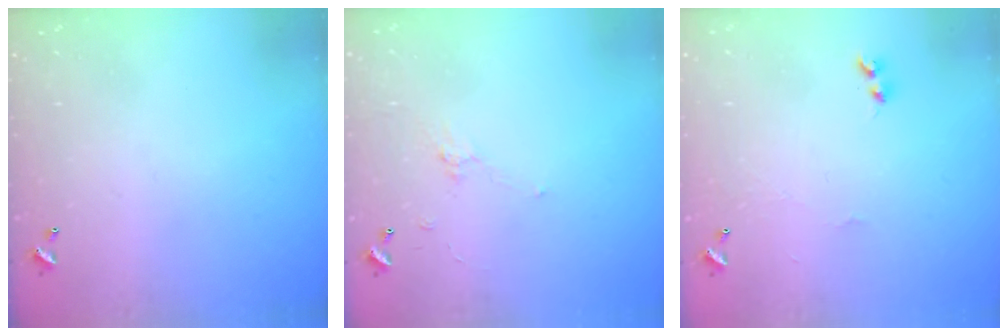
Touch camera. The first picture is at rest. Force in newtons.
{"total": 1.3, "press": 1.3, "slide": 0.3}
{"total": 2.7, "press": 2.7, "slide": 0.7}